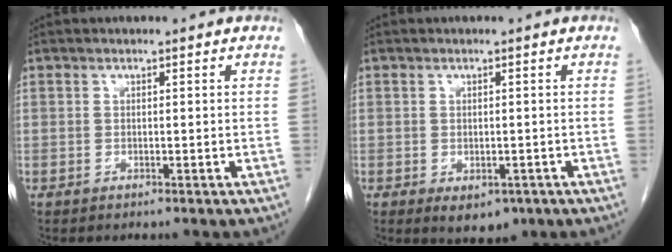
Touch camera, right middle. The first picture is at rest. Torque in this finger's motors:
{"motor_torque": [0.76, -0.60, 0.03, 0.02]}